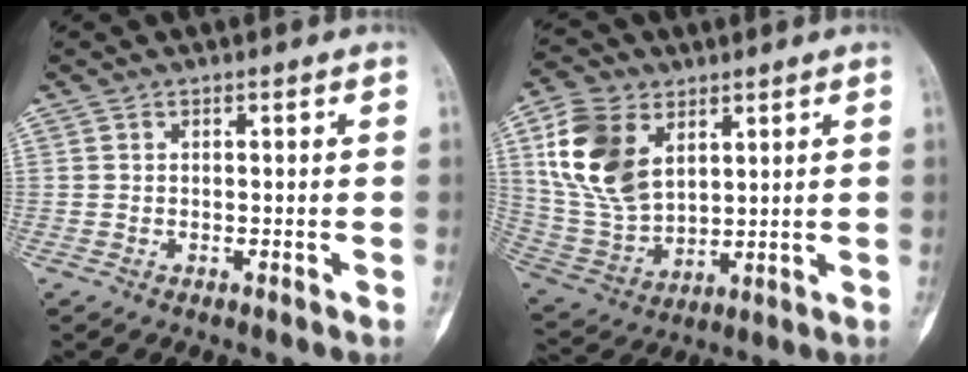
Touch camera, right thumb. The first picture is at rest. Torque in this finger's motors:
{"motor_torque": [-1.07, 1.46, 0.20, 0.26, 0.15]}